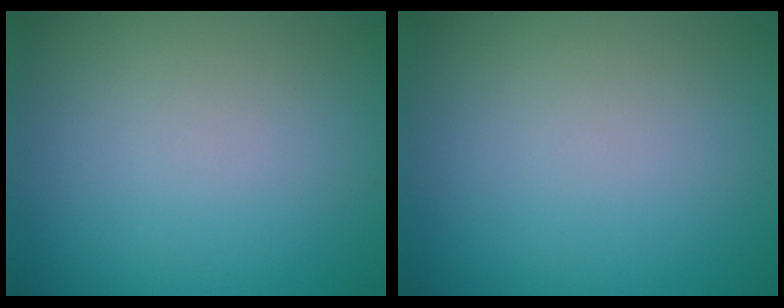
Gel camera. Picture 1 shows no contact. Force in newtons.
{"total": 0.0}